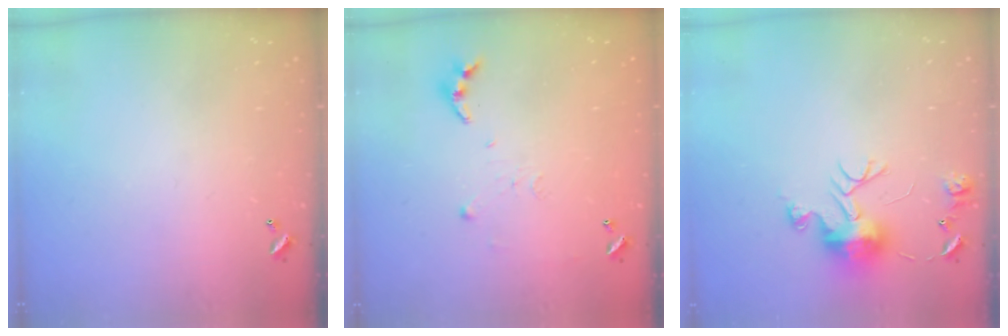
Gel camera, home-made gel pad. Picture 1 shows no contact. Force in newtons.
{"total": 5.8, "press": 5.8, "slide": 0.6}
{"total": 11.6, "press": 11.6, "slide": 1.1}